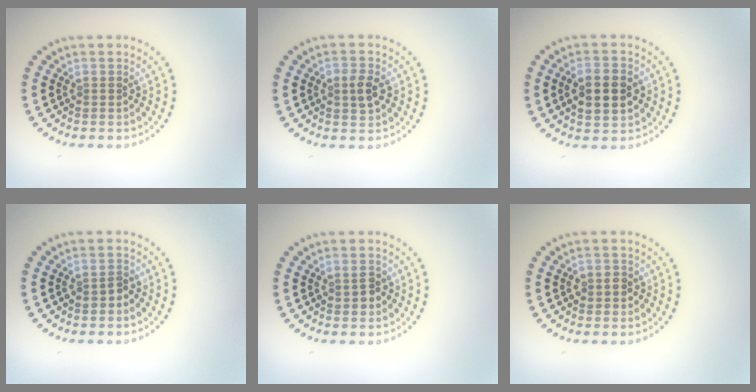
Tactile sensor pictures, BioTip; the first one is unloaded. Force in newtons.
{"total": 2.0, "press": 2.0, "slide": 0.1}
{"total": 4.5, "press": 4.5, "slide": 0.2}
{"total": 1.1, "press": 1.1, "slide": 0.4}
{"total": 1.5, "press": 1.5, "slide": 0.1}
{"total": 1.5, "press": 1.4, "slide": 0.5}